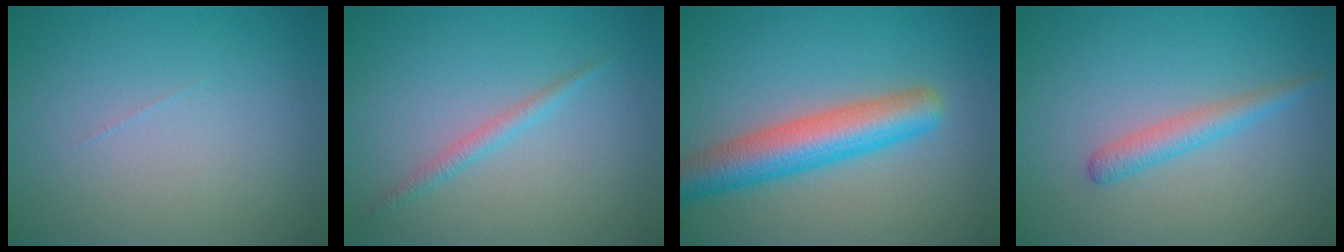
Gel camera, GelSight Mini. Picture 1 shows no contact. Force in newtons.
{"total": 1.4, "press": 1.4, "slide": 0.1}
{"total": 6.2, "press": 6.2, "slide": 0.2}
{"total": 2.1, "press": 2.1, "slide": 0.0}